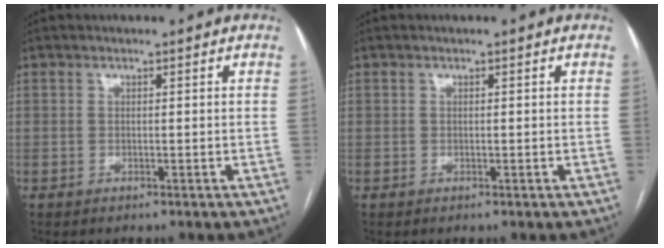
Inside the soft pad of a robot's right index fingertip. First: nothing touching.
{"total": 0.0}